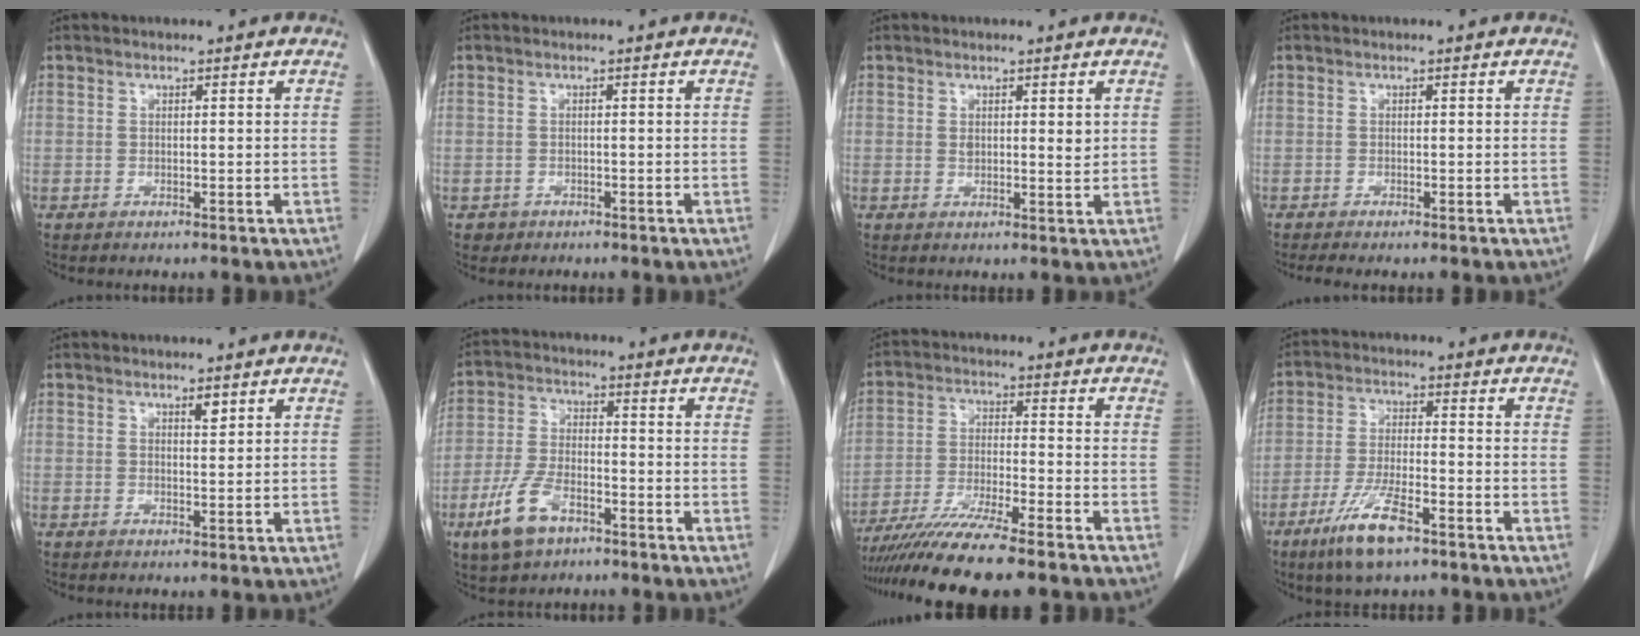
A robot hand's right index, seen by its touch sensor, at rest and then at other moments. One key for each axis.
{"total": 1.3, "fx": -0.6, "fy": 1.1, "fz": -0.2, "tx": -0.001, "ty": 0.005, "tz": -0.006}
{"total": 2.2, "fx": 0.8, "fy": 0.9, "fz": 1.8, "tx": -0.027, "ty": -0.008, "tz": 0.013}
{"total": 2.0, "fx": -1.7, "fy": 0.0, "fz": 1.0, "tx": -0.014, "ty": -0.005, "tz": -0.025}
{"total": 1.3, "fx": 0.9, "fy": 0.3, "fz": 1.0, "tx": -0.018, "ty": -0.004, "tz": 0.015}
{"total": 8.6, "fx": -4.8, "fy": 3.9, "fz": 5.9, "tx": -0.137, "ty": -0.003, "tz": -0.086}
{"total": 13.8, "fx": -11.5, "fy": 0.0, "fz": 7.7, "tx": -0.125, "ty": -0.035, "tz": -0.190}
{"total": 9.0, "fx": -5.5, "fy": 1.7, "fz": 6.9, "tx": -0.136, "ty": -0.017, "tz": -0.096}